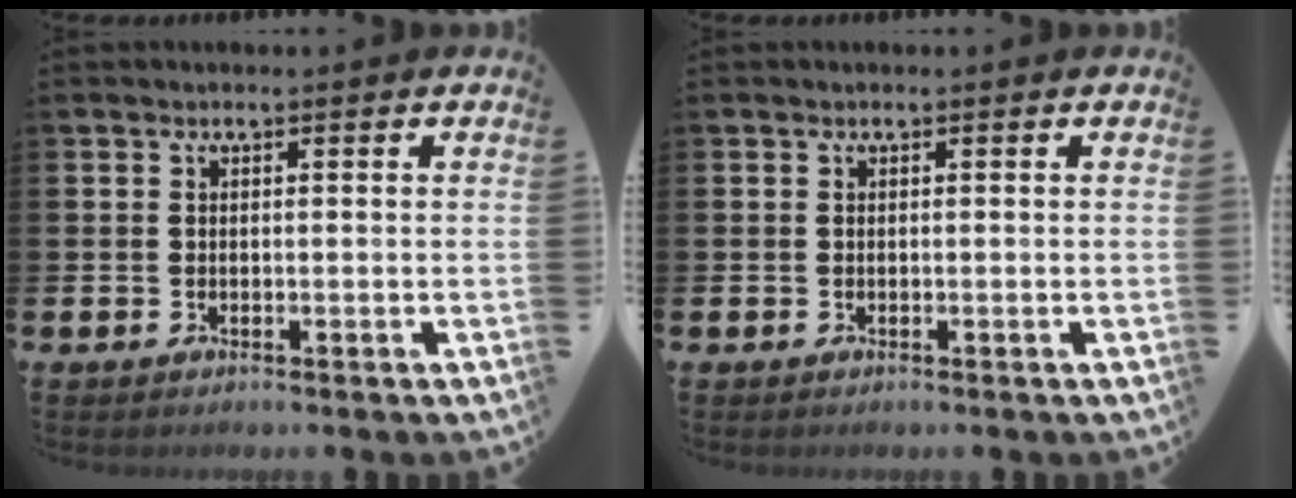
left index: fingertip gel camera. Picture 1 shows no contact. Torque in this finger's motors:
{"motor_torque": [-0.03, -0.02, 0.03, 0.01]}